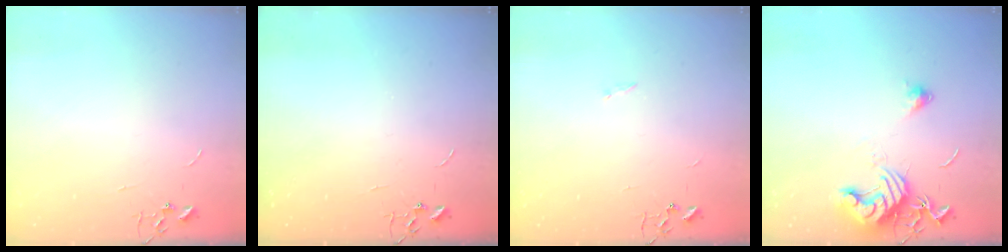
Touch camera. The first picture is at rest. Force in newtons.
{"total": 0.0}
{"total": 0.9, "press": 0.9, "slide": 0.2}
{"total": 12.1, "press": 12.0, "slide": 1.6}